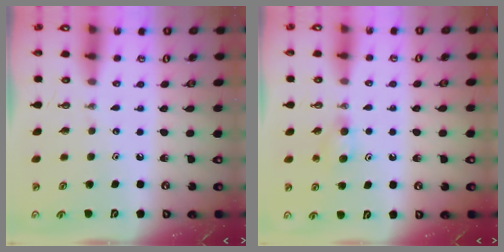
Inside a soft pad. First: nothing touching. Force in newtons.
{"total": 3.6, "press": 3.6, "slide": 0.7}